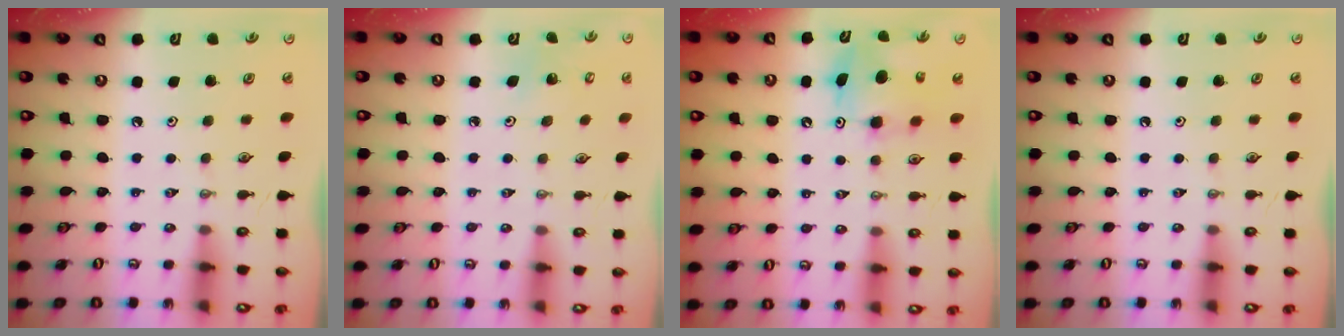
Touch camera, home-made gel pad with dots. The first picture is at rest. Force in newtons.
{"total": 2.7, "press": 2.7, "slide": 0.2}
{"total": 8.0, "press": 7.9, "slide": 0.5}
{"total": 0.0}